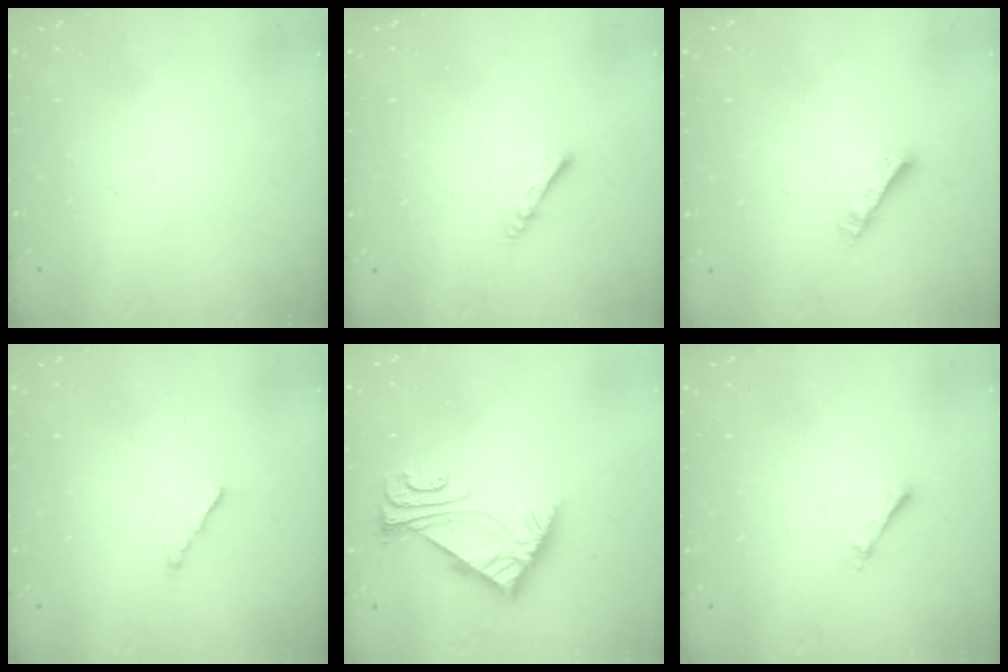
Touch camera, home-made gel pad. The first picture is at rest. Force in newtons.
{"total": 2.7, "press": 2.7, "slide": 0.4}
{"total": 4.7, "press": 4.7, "slide": 0.2}
{"total": 0.9, "press": 0.8, "slide": 0.2}
{"total": 5.9, "press": 5.8, "slide": 1.0}
{"total": 2.7, "press": 2.7, "slide": 0.3}